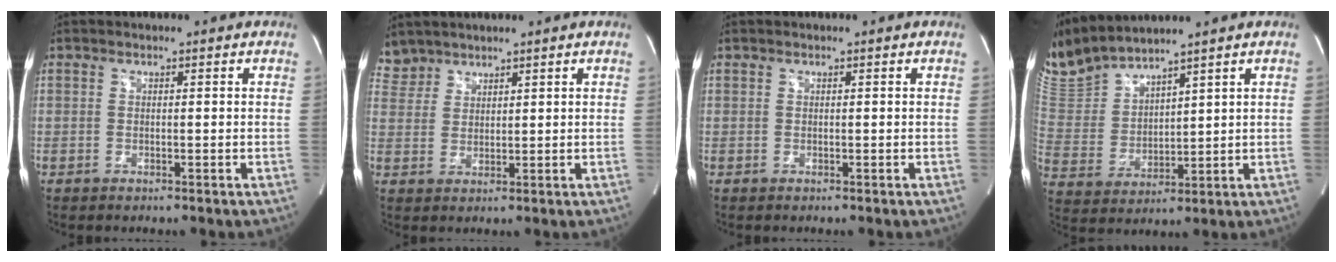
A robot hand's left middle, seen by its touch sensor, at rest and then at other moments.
{"total": 4.0, "force": [3.8, 1.5, -0.3], "torque": [0.003, 0.013, 0.083]}
{"total": 0.0}
{"total": 11.6, "force": [11.1, 0.7, 3.6], "torque": [-0.094, 0.006, 0.242]}